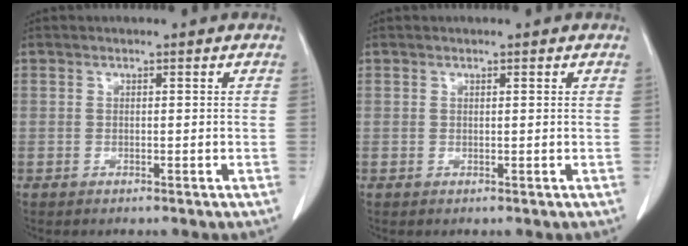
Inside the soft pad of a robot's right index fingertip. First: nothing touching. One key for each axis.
{"total": 0.0}